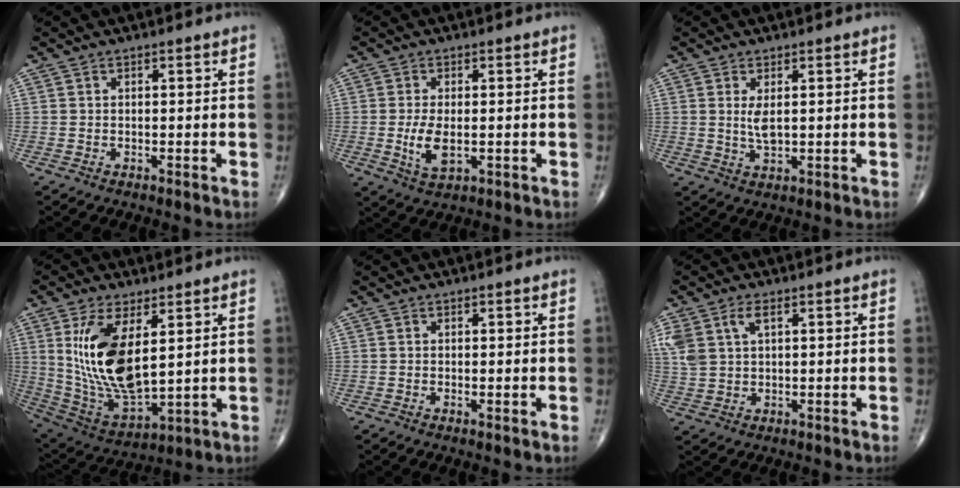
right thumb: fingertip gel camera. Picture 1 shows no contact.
{"total": 5.5, "force": [-0.7, 2.6, 4.8], "torque": [-0.095, -0.011, -0.007]}
{"total": 3.2, "force": [0.6, 1.2, 2.9], "torque": [-0.056, -0.011, 0.018]}
{"total": 17.1, "force": [4.2, 7.6, 14.7], "torque": [-0.280, -0.026, 0.100]}
{"total": 0.6, "force": [0.1, 0.1, 0.6], "torque": [-0.013, -0.003, 0.001]}
{"total": 6.7, "force": [2.8, 3.6, 4.9], "torque": [-0.118, 0.006, 0.061]}